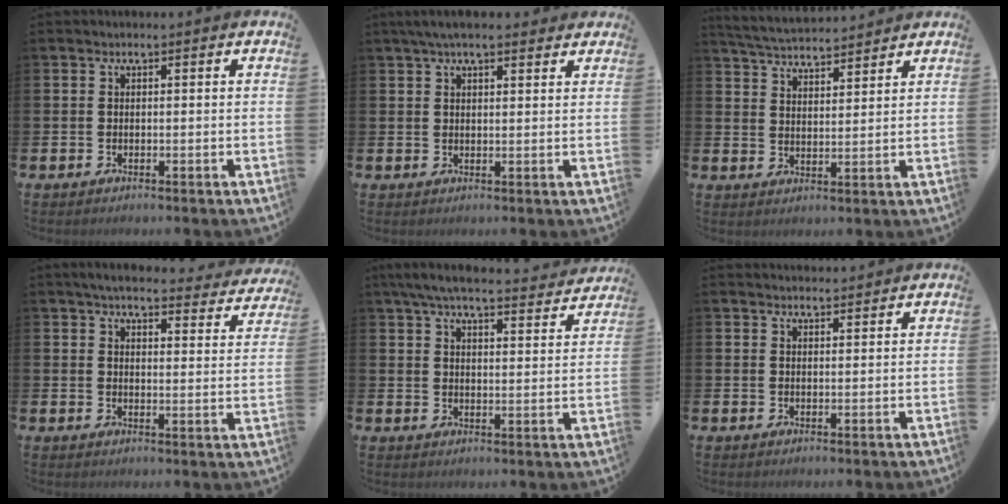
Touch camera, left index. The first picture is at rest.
{"total": 4.0, "force": [3.3, 1.1, 2.0], "torque": [-0.040, -0.002, 0.059]}
{"total": 4.7, "force": [4.7, 0.4, 0.3], "torque": [-0.020, -0.028, 0.083]}
{"total": 4.6, "force": [4.3, 0.8, 1.4], "torque": [-0.029, -0.030, 0.071]}
{"total": 6.7, "force": [6.2, 0.9, 2.2], "torque": [-0.058, -0.036, 0.110]}
{"total": 1.9, "force": [1.9, 0.3, 0.1], "torque": [0.012, -0.012, 0.031]}